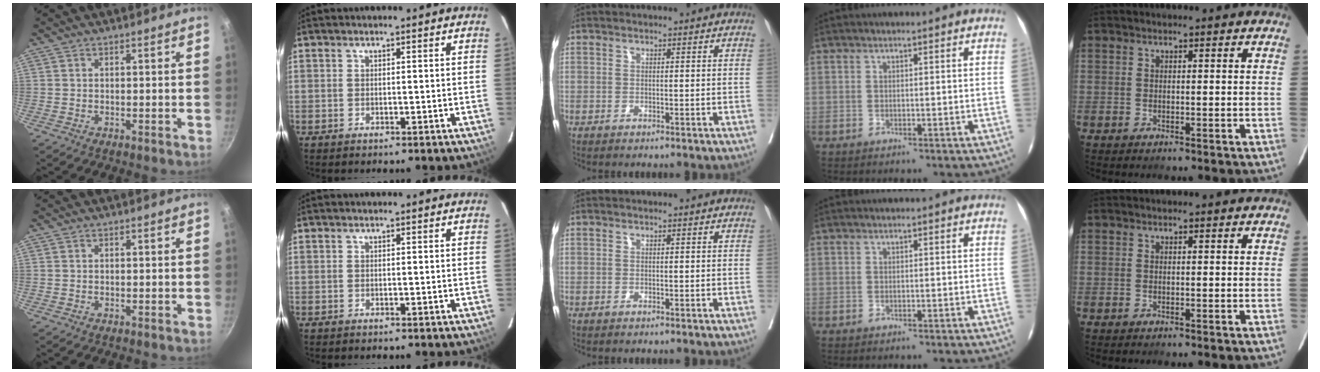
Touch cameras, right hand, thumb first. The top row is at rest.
{}